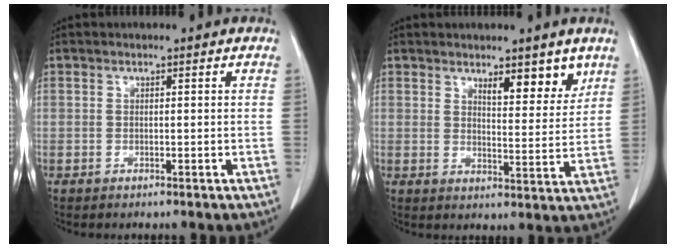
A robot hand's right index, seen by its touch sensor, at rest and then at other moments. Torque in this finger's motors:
{"motor_torque": [0.06, 0.40, 0.15, 0.01]}